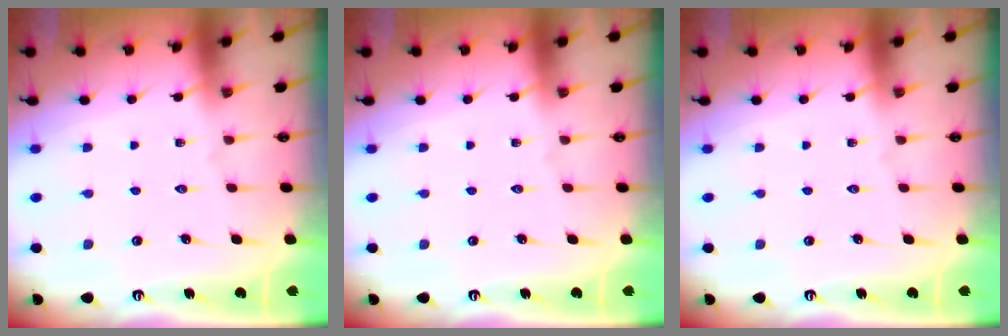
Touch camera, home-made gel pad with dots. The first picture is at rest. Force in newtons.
{"total": 0.0}
{"total": 0.0}